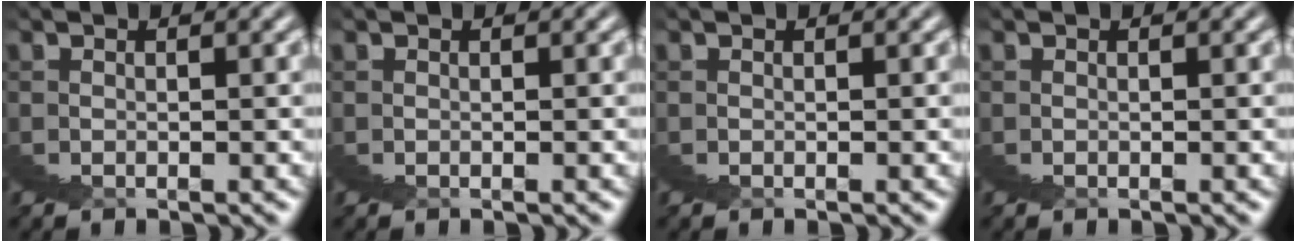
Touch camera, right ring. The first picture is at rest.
{"total": 0.0}
{"total": 0.0}
{"total": 0.0}